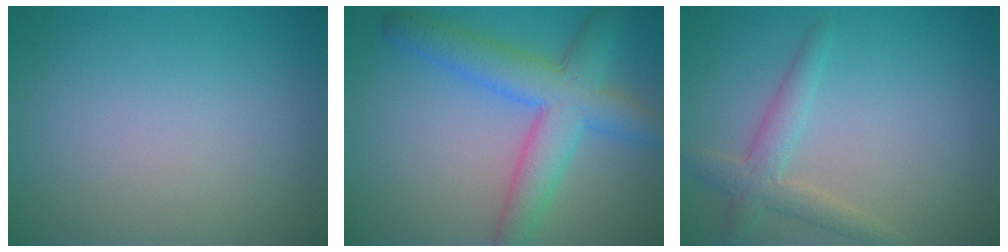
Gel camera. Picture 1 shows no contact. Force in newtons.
{"total": 5.3, "press": 5.2, "slide": 0.3}
{"total": 2.8, "press": 2.8, "slide": 0.2}